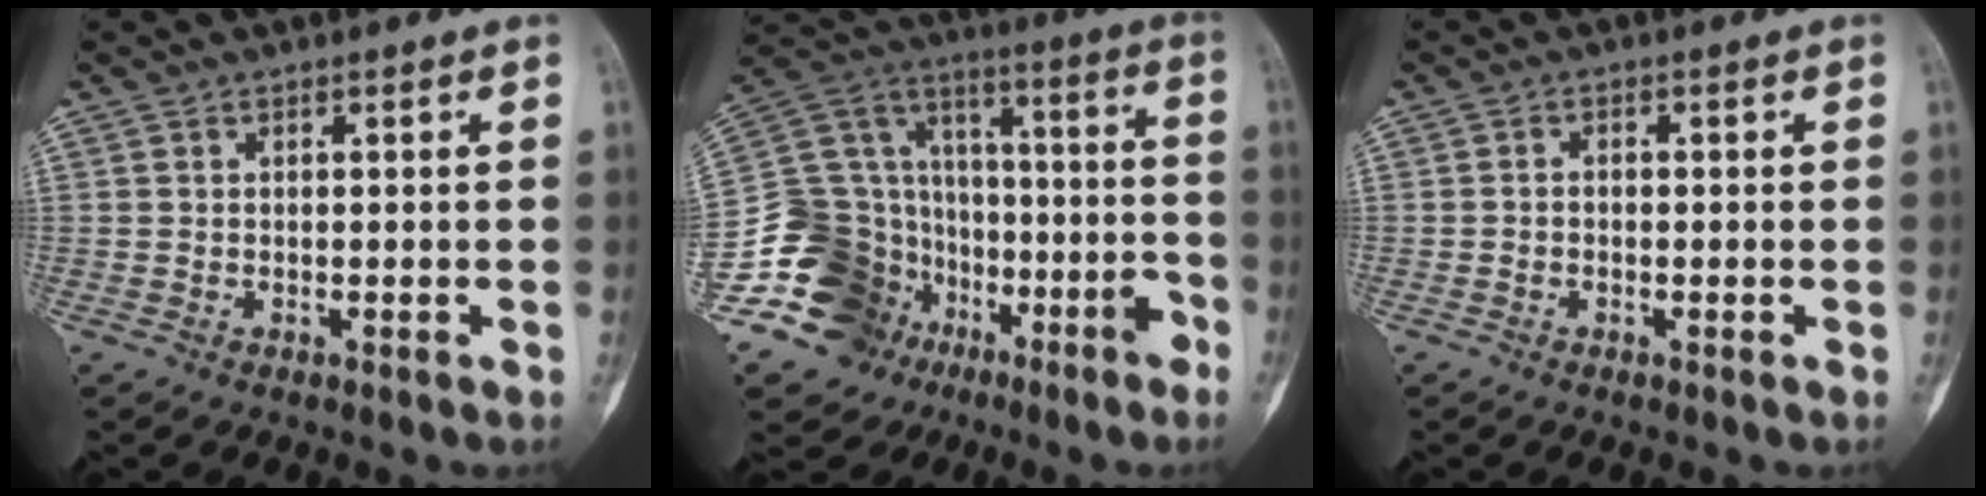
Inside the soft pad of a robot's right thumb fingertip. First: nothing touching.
{"total": 22.8, "force": [-12.7, 17.1, 8.0], "torque": [-0.116, 0.138, -0.210]}
{"total": 0.8, "force": [-0.3, 0.6, 0.4], "torque": [0.000, 0.003, -0.010]}